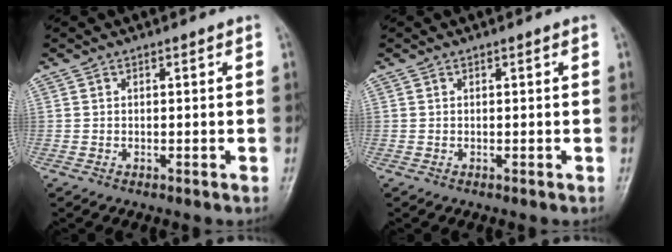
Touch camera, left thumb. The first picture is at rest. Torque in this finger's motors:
{"motor_torque": [0.00, 0.00, 0.00, 0.00, 0.00]}